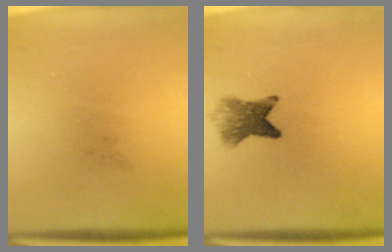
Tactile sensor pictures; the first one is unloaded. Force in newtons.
{"total": 4.8}